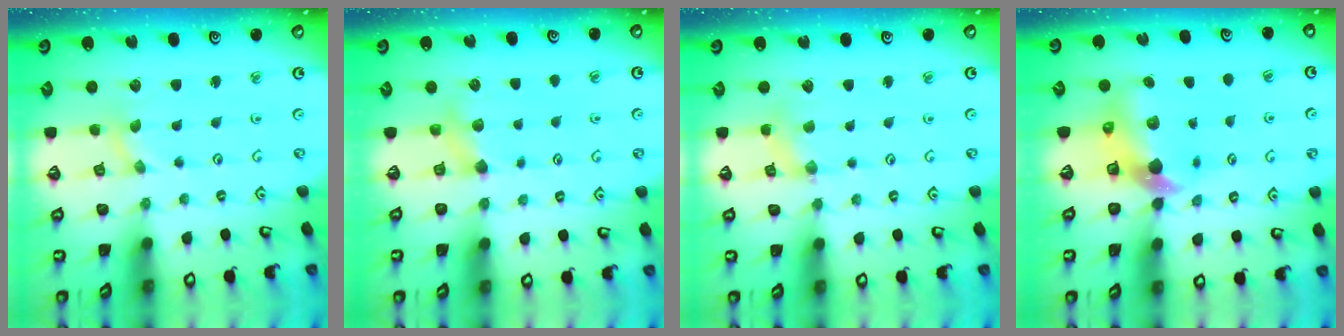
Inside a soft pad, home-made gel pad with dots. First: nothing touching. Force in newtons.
{"total": 4.4, "press": 4.3, "slide": 0.8}
{"total": 2.6, "press": 2.6, "slide": 0.3}
{"total": 7.3, "press": 7.1, "slide": 1.3}